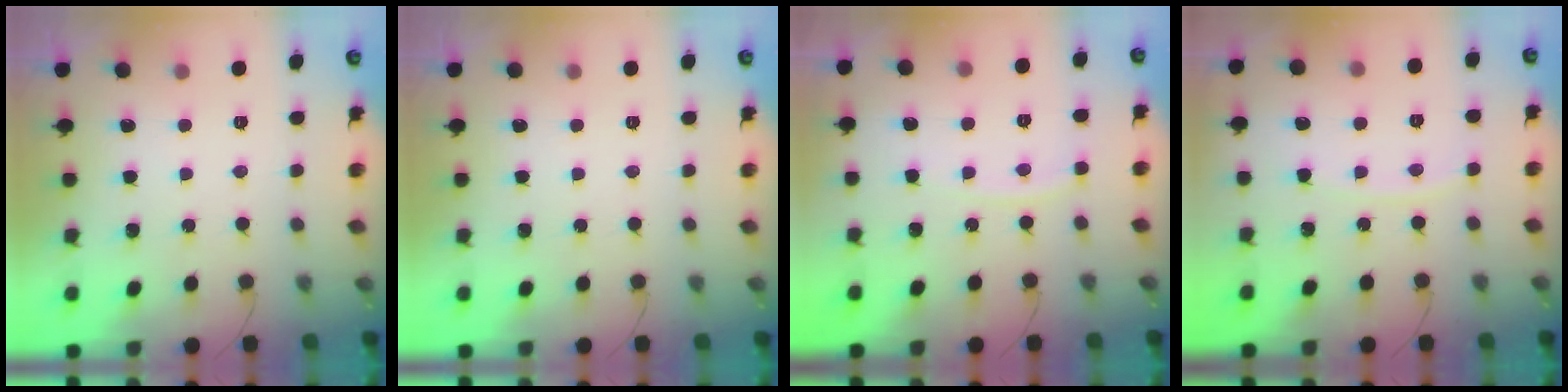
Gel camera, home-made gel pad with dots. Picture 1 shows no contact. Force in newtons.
{"total": 0.0}
{"total": 4.3, "press": 4.3, "slide": 0.4}
{"total": 5.4, "press": 5.3, "slide": 0.7}